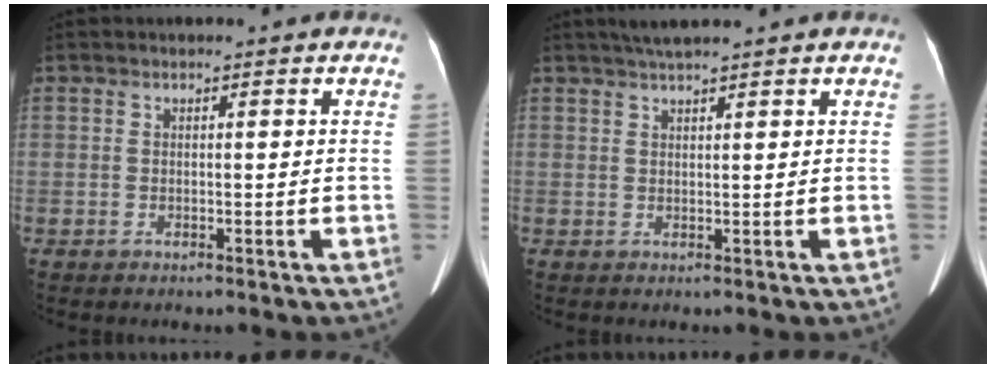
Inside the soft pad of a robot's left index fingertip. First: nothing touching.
{"total": 3.9, "force": [3.3, -0.2, 2.1], "torque": [-0.032, 0.024, 0.058]}